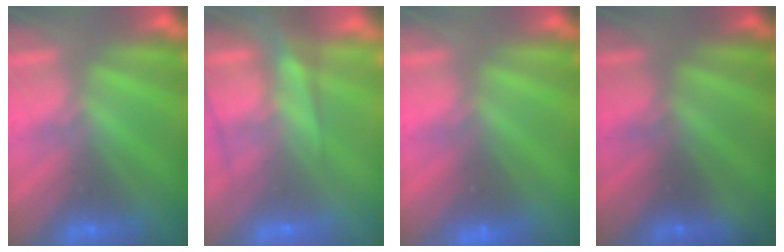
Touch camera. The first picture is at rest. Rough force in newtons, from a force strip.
{"total": 7.4}
{"total": 2.4}
{"total": 1.4}